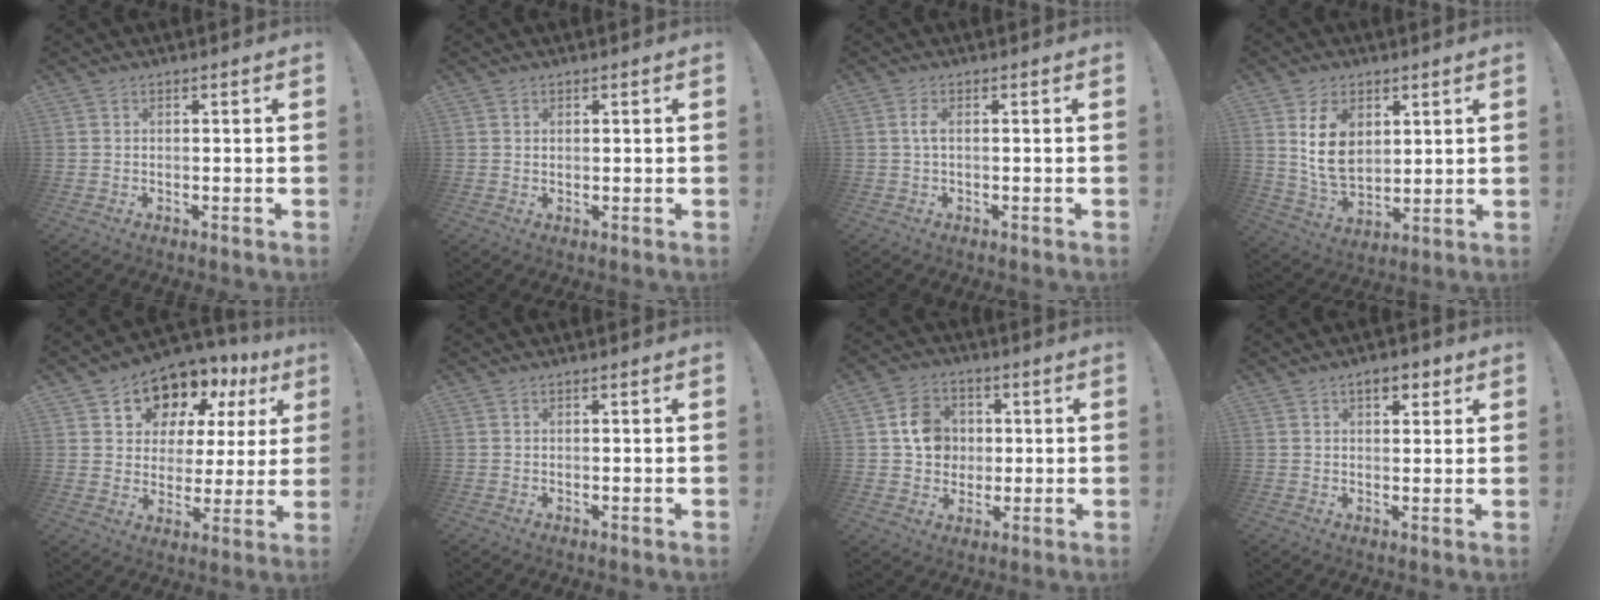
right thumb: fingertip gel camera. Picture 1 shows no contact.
{"total": 0.7, "force": [0.6, 0.4, 0.2], "torque": [-0.003, -0.001, 0.011]}
{"total": 2.2, "force": [0.0, 0.7, 2.1], "torque": [-0.046, 0.008, 0.000]}
{"total": 12.9, "force": [4.6, 9.3, 7.7], "torque": [-0.133, -0.014, 0.091]}
{"total": 11.5, "force": [8.4, 7.1, 3.2], "torque": [-0.050, -0.076, 0.160]}
{"total": 0.0}
{"total": 10.4, "force": [1.6, 9.5, 4.1], "torque": [-0.055, 0.009, 0.040]}
{"total": 4.8, "force": [2.6, 2.5, 3.1], "torque": [-0.039, -0.004, 0.043]}